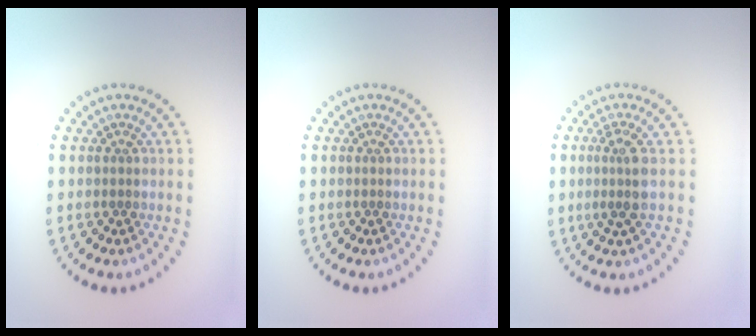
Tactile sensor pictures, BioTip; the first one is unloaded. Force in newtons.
{"total": 0.0}
{"total": 2.3, "press": 1.8, "slide": 1.5}